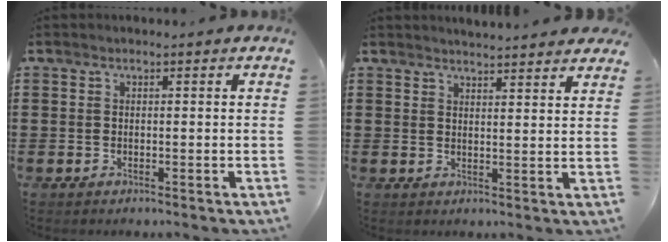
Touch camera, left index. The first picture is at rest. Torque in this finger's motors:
{"motor_torque": [0.42, -0.29, 0.23, 0.05]}